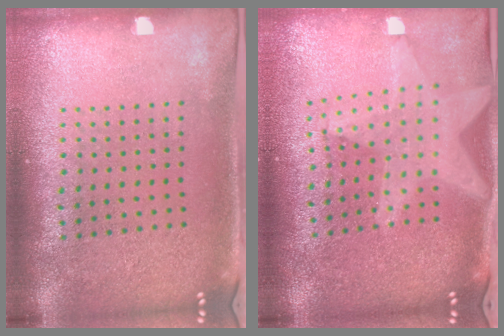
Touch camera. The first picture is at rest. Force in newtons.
{"total": 2.2, "press": 1.8, "slide": 1.3}